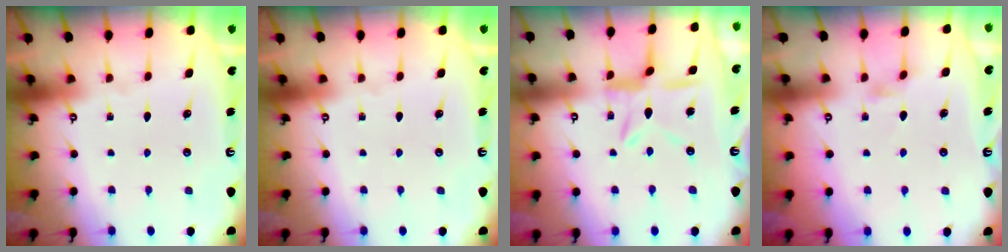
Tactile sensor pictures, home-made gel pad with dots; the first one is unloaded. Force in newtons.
{"total": 0.0}
{"total": 9.5, "press": 9.5, "slide": 0.6}
{"total": 0.9, "press": 0.8, "slide": 0.3}